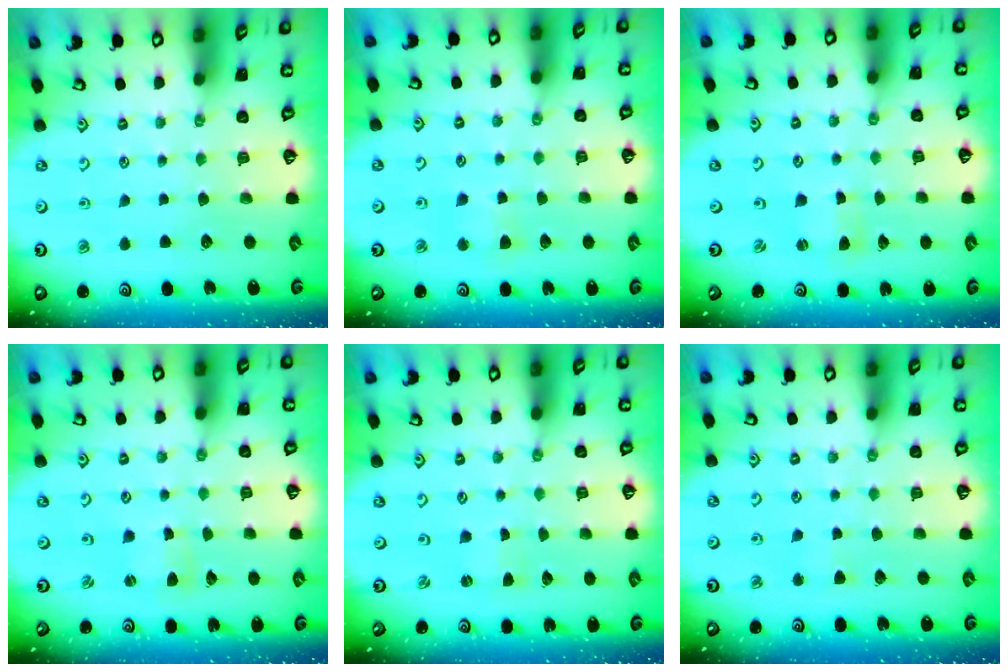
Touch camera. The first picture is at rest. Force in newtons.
{"total": 3.6, "press": 3.5, "slide": 0.9}
{"total": 1.0, "press": 1.0, "slide": 0.2}
{"total": 1.3, "press": 1.3, "slide": 0.1}
{"total": 0.0}
{"total": 2.7, "press": 2.6, "slide": 0.5}